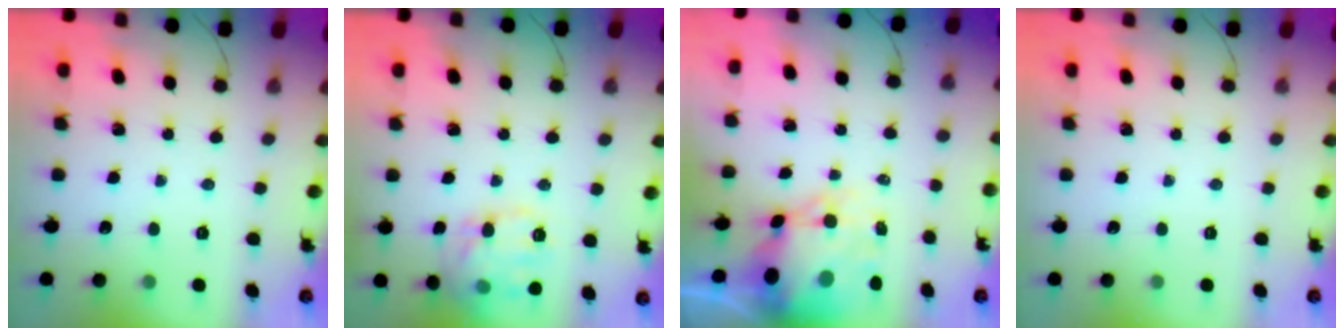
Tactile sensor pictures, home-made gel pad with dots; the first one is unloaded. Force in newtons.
{"total": 15.1, "press": 15.0, "slide": 0.8}
{"total": 12.2, "press": 11.8, "slide": 3.1}
{"total": 0.0}